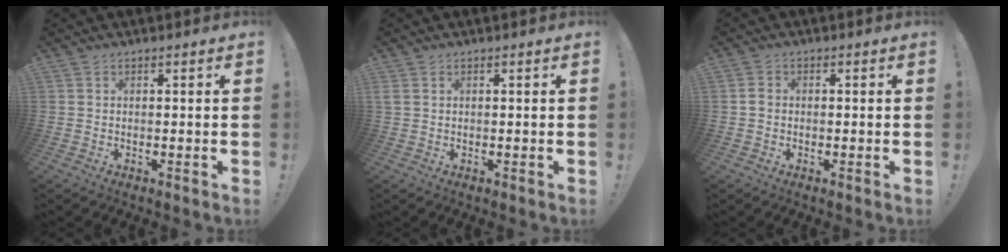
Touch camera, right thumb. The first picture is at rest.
{"total": 1.1, "force": [0.5, 0.7, 0.7], "torque": [-0.024, 0.005, 0.012]}
{"total": 1.6, "force": [-0.4, 1.4, 0.6], "torque": [-0.010, 0.007, -0.006]}